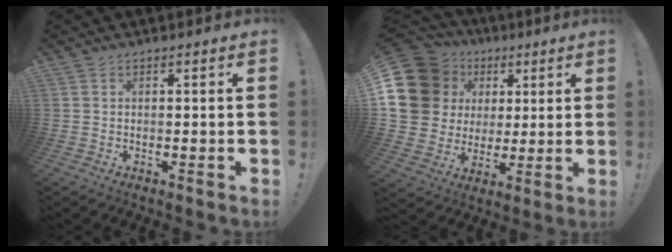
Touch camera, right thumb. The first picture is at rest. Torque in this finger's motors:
{"motor_torque": [1.69, 2.64, 0.25, 0.10, 0.04]}